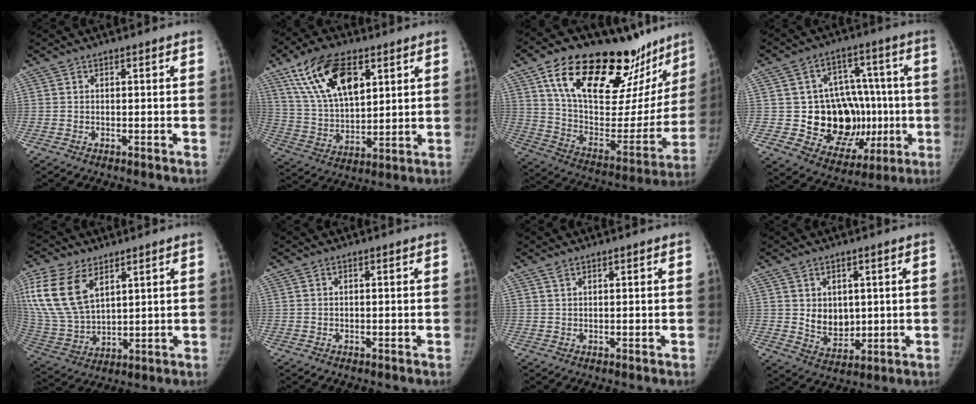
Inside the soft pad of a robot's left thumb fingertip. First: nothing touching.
{"total": 17.7, "force": [8.7, 8.8, 12.6], "torque": [-0.208, -0.025, 0.167]}
{"total": 34.7, "force": [21.7, 15.4, 22.3], "torque": [-0.309, -0.046, 0.344]}
{"total": 20.2, "force": [-2.7, 14.6, 13.7], "torque": [-0.132, 0.020, -0.015]}
{"total": 16.2, "force": [7.6, 9.3, 10.9], "torque": [-0.222, -0.021, 0.161]}
{"total": 0.0}
{"total": 1.1, "force": [0.9, 0.3, 0.6], "torque": [-0.012, 0.003, 0.019]}
{"total": 6.8, "force": [1.2, 5.1, 4.4], "torque": [-0.045, -0.020, 0.038]}